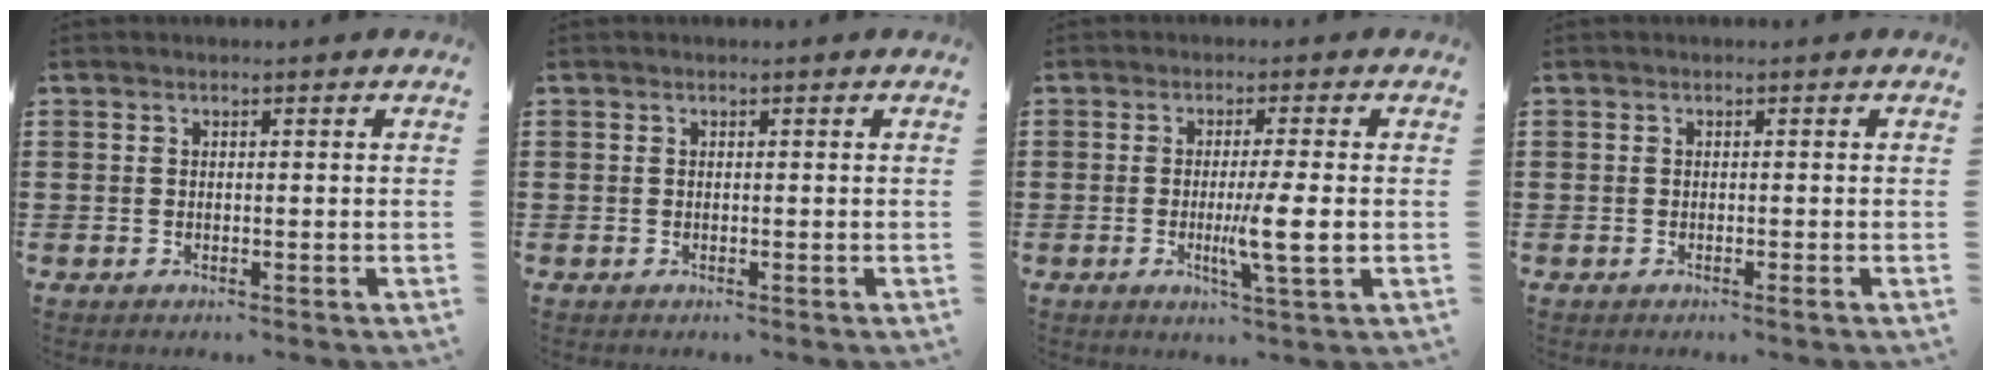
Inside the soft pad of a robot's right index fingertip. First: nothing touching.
{"total": 0.0}
{"total": 6.3, "force": [-0.8, 0.1, 6.2], "torque": [-0.107, -0.012, -0.016]}
{"total": 0.6, "force": [-0.3, -0.1, 0.5], "torque": [-0.009, -0.003, -0.005]}